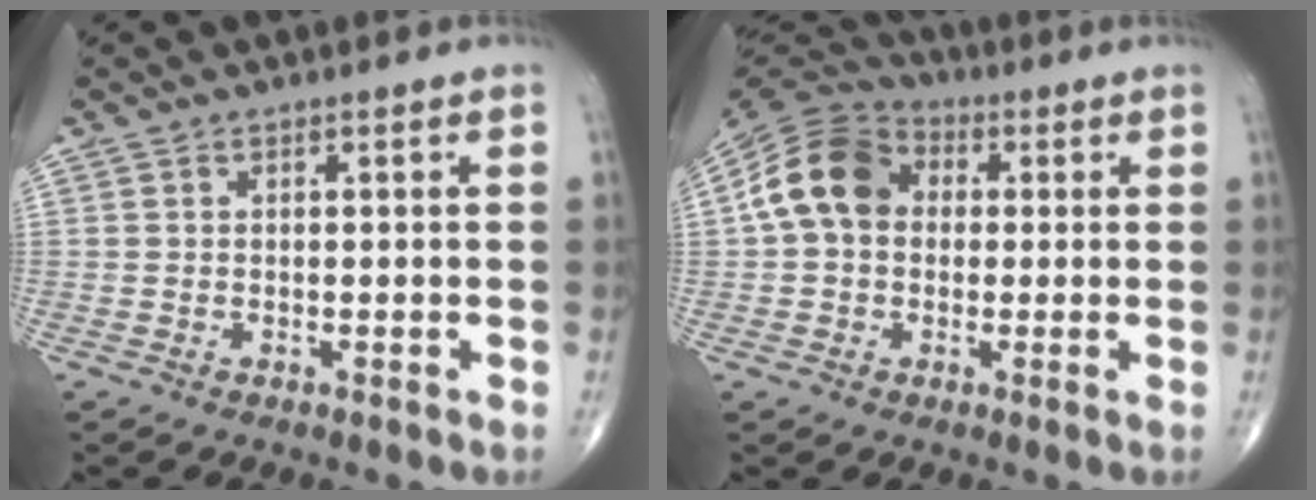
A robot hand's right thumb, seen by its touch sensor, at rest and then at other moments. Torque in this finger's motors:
{"motor_torque": [-0.21, 1.07, 1.02, 0.01, 0.12]}